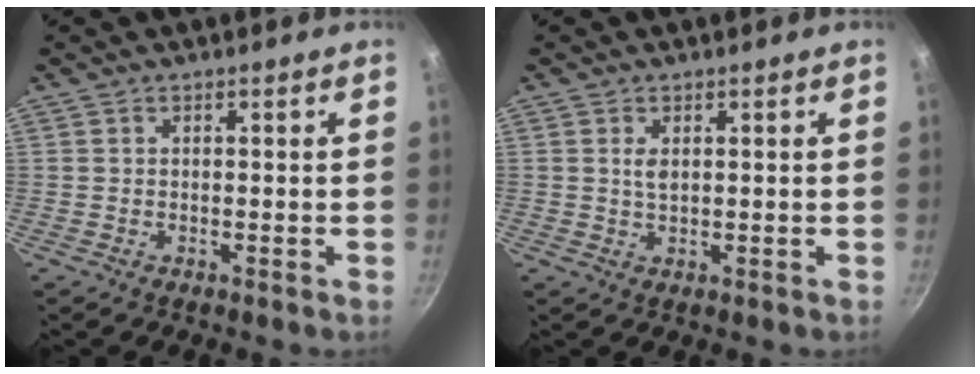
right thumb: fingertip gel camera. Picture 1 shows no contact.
{"total": 2.0, "force": [0.5, 1.1, 1.5], "torque": [-0.027, -0.003, 0.010]}